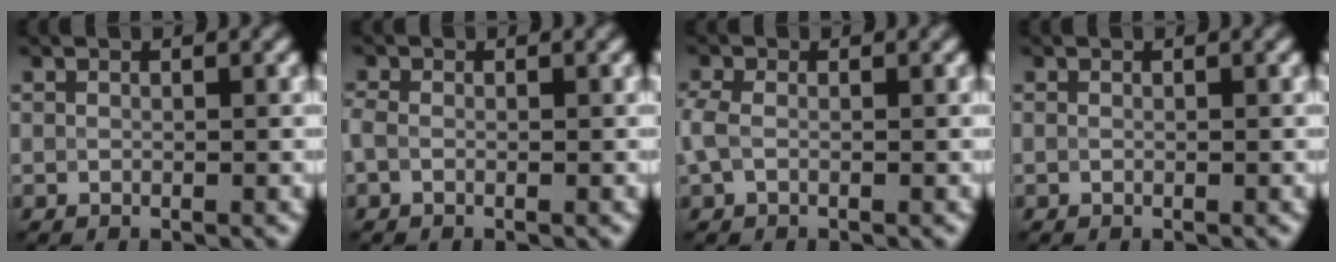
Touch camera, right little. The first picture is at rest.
{"total": 0.9, "force": [-0.4, 0.5, 0.7], "torque": [-0.018, -0.003, -0.011]}
{"total": 1.9, "force": [-0.2, 1.2, 1.5], "torque": [-0.040, 0.004, -0.011]}
{"total": 0.0}